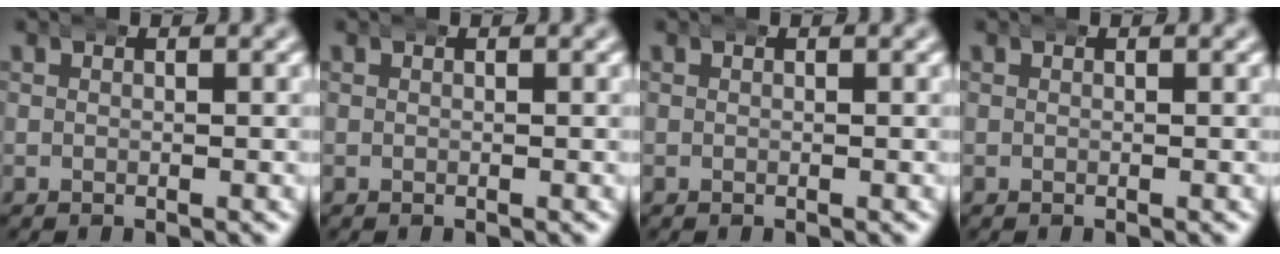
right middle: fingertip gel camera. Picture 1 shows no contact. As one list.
[{"total": 0.0}, {"total": 0.0}, {"total": 0.0}]